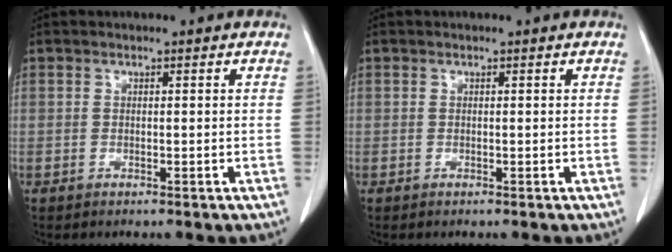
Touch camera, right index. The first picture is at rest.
{"total": 0.0}